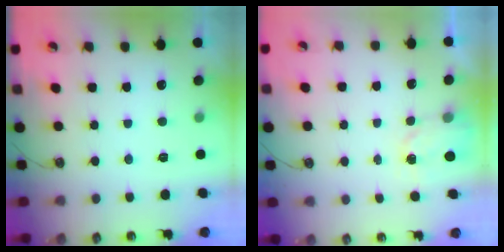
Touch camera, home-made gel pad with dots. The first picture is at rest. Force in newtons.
{"total": 2.6, "press": 2.5, "slide": 0.4}